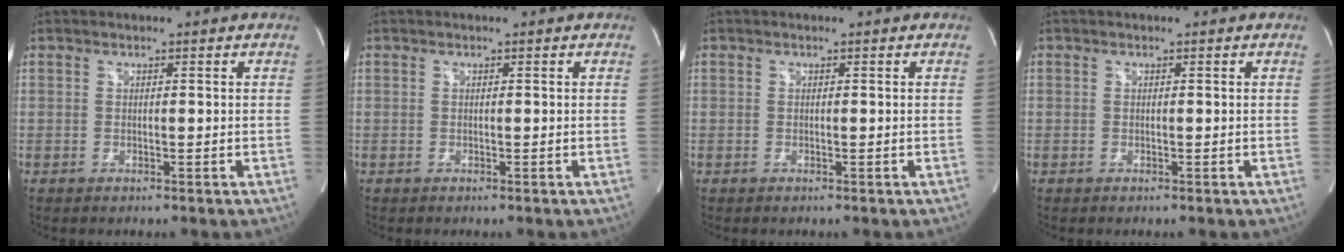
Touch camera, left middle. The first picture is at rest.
{"total": 0.0}
{"total": 0.0}
{"total": 0.0}